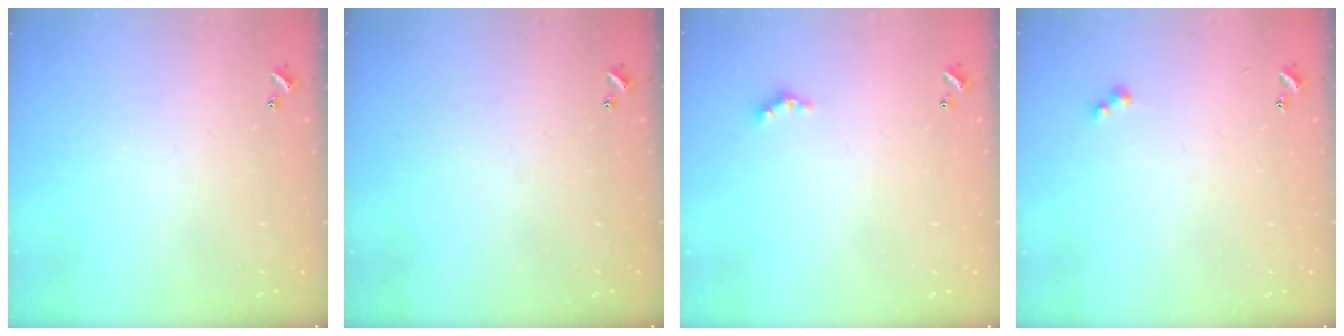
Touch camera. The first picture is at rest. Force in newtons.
{"total": 0.0}
{"total": 2.3, "press": 2.3, "slide": 0.4}
{"total": 1.9, "press": 1.8, "slide": 0.4}